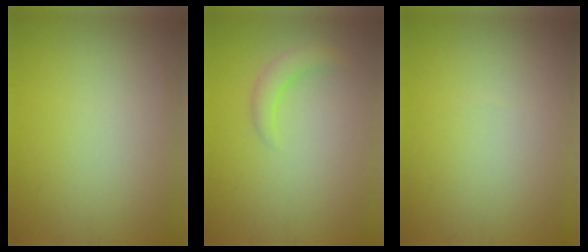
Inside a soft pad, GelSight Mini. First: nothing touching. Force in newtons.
{"total": 1.7, "press": 1.7, "slide": 0.3}
{"total": 0.0}